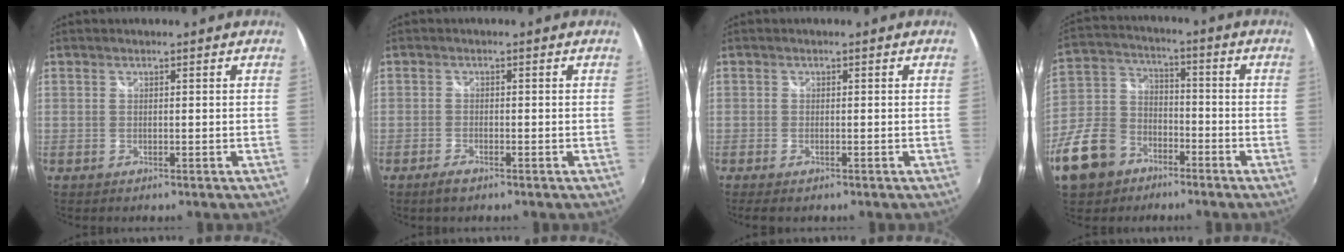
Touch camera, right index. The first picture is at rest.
{"total": 2.2, "force": [-1.7, 0.7, 1.2], "torque": [-0.032, -0.004, -0.035]}
{"total": 2.1, "force": [-1.5, 0.7, 1.3], "torque": [-0.029, -0.006, -0.026]}
{"total": 16.9, "force": [-9.5, 11.8, 7.5], "torque": [-0.209, 0.020, -0.163]}